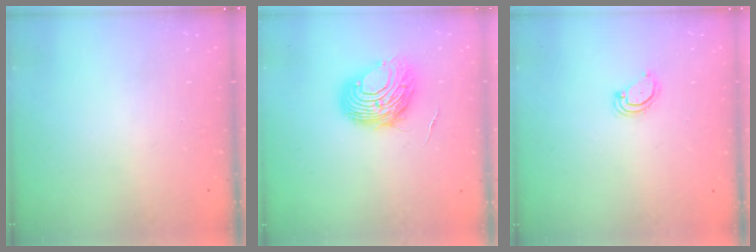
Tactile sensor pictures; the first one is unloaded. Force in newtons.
{"total": 9.5, "press": 9.5, "slide": 1.0}
{"total": 4.0, "press": 4.0, "slide": 0.3}